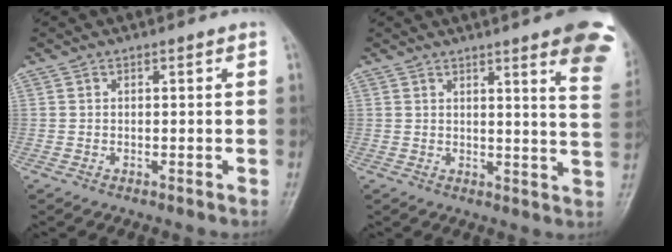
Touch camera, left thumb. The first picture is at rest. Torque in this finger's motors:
{"motor_torque": [2.30, 1.10, 1.49, -1.20, 0.29]}